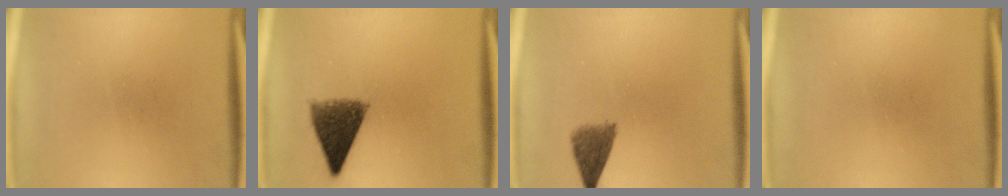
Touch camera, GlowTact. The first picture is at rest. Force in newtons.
{"total": 8.4}
{"total": 4.0}
{"total": 0.0}